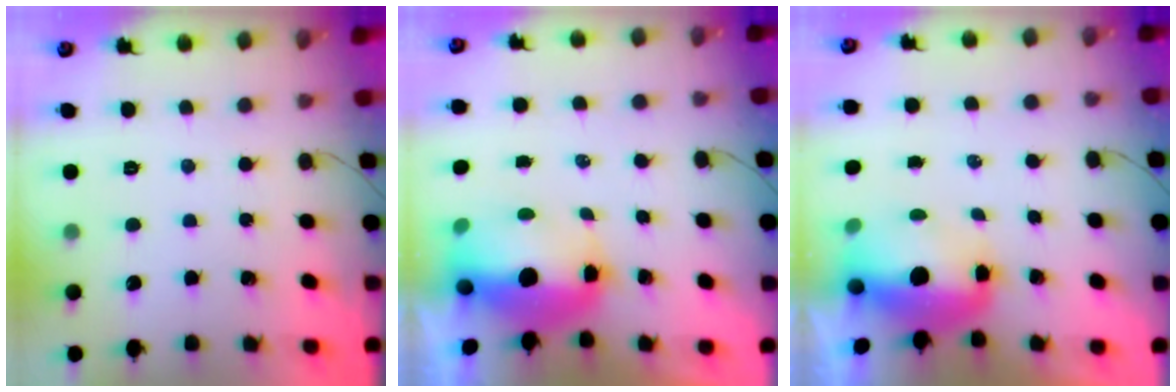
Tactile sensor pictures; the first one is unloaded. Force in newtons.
{"total": 10.6, "press": 10.4, "slide": 1.7}
{"total": 9.8, "press": 9.6, "slide": 1.9}